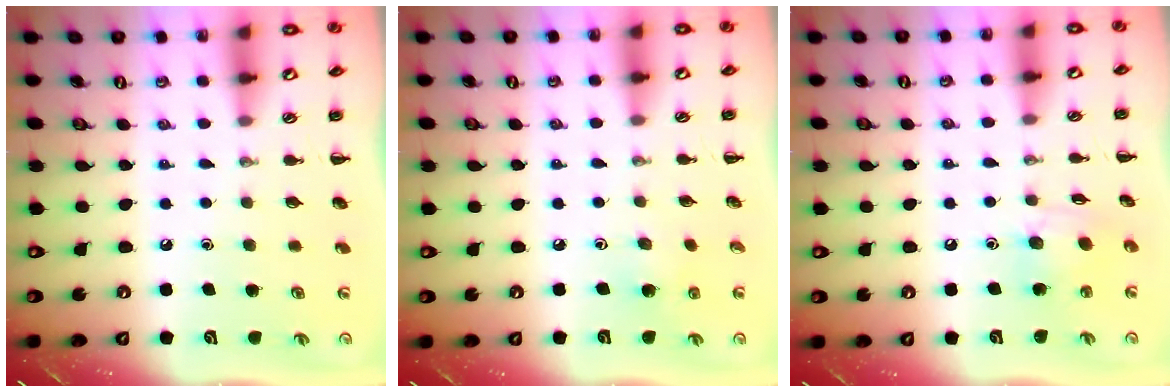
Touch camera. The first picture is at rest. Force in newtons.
{"total": 3.8, "press": 3.6, "slide": 1.2}
{"total": 7.3, "press": 7.3, "slide": 0.7}